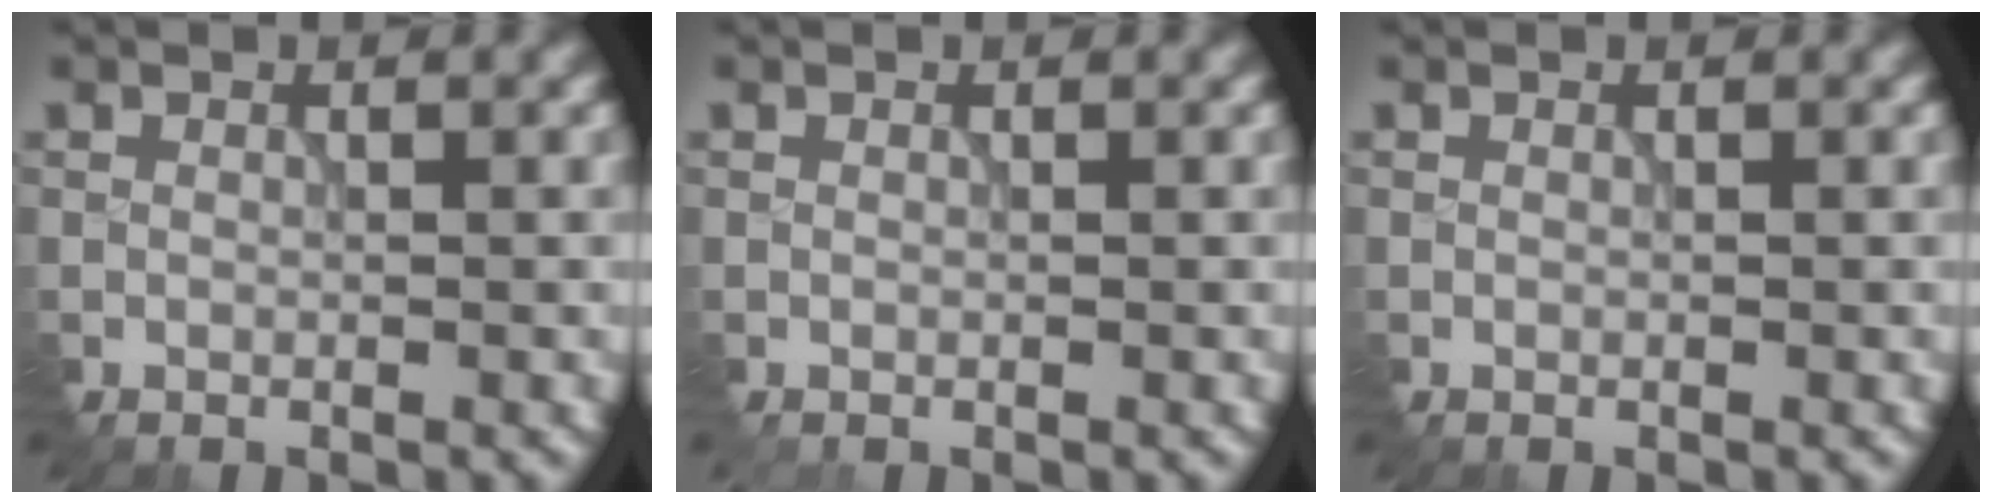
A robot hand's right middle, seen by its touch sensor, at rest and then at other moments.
{"total": 0.0}
{"total": 0.0}